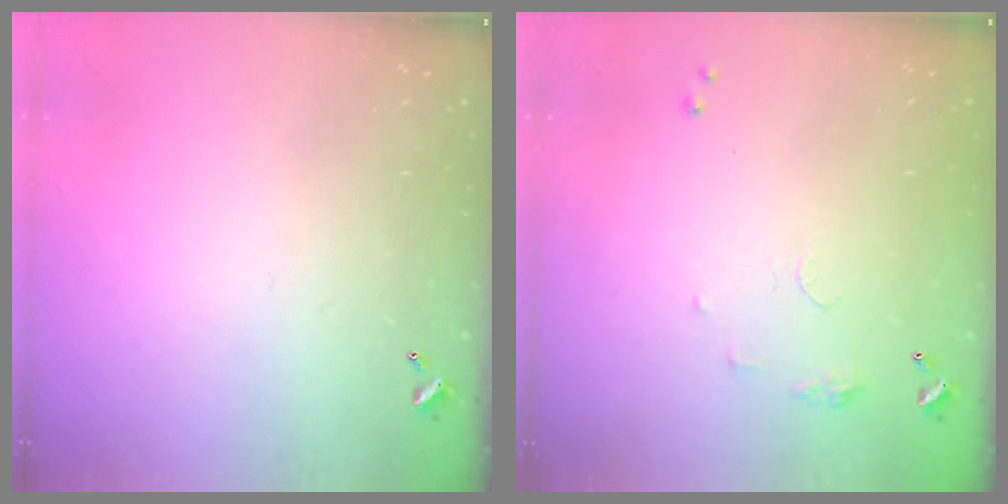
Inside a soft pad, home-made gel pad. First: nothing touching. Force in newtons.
{"total": 6.3, "press": 6.3, "slide": 0.7}